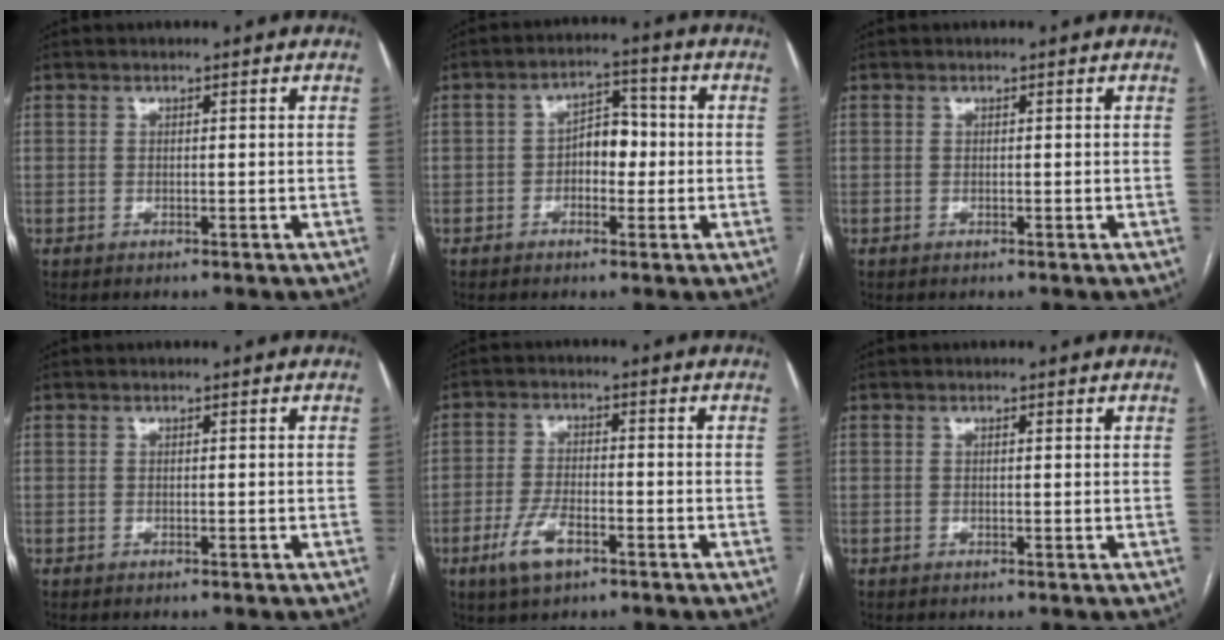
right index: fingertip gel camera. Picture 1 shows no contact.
{"total": 5.3, "force": [-0.7, 3.1, 4.2], "torque": [-0.060, 0.020, -0.014]}
{"total": 0.0}
{"total": 0.0}
{"total": 6.2, "force": [-3.2, 2.4, 4.7], "torque": [-0.101, -0.004, -0.055]}
{"total": 0.5, "force": [0.3, 0.0, 0.4], "torque": [-0.008, 0.001, 0.003]}